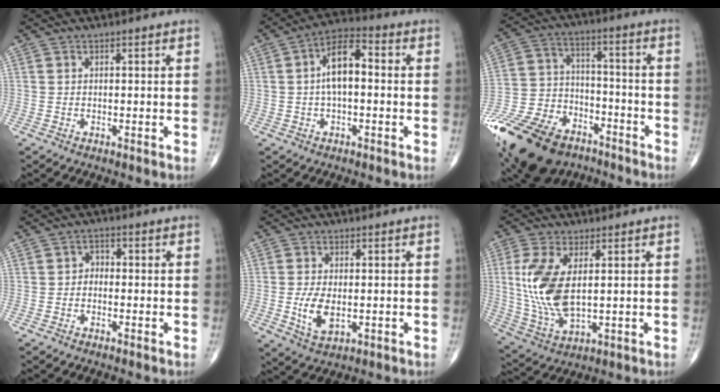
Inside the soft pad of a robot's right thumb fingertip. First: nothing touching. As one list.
[{"total": 9.0, "force": [0.3, 4.3, 7.9], "torque": [-0.137, 0.031, -0.005]}, {"total": 24.1, "force": [-15.4, 14.2, 11.9], "torque": [-0.289, 0.043, -0.269]}, {"total": 2.1, "force": [-0.5, 1.7, 1.2], "torque": [-0.003, 0.011, -0.018]}, {"total": 5.9, "force": [-0.8, 3.1, 5.0], "torque": [-0.099, -0.010, -0.008]}, {"total": 12.6, "force": [1.8, 6.0, 10.9], "torque": [-0.238, -0.013, 0.047]}]